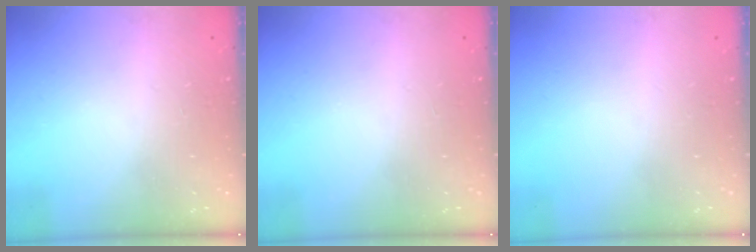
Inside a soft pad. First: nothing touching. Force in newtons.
{"total": 0.0}
{"total": 0.0}